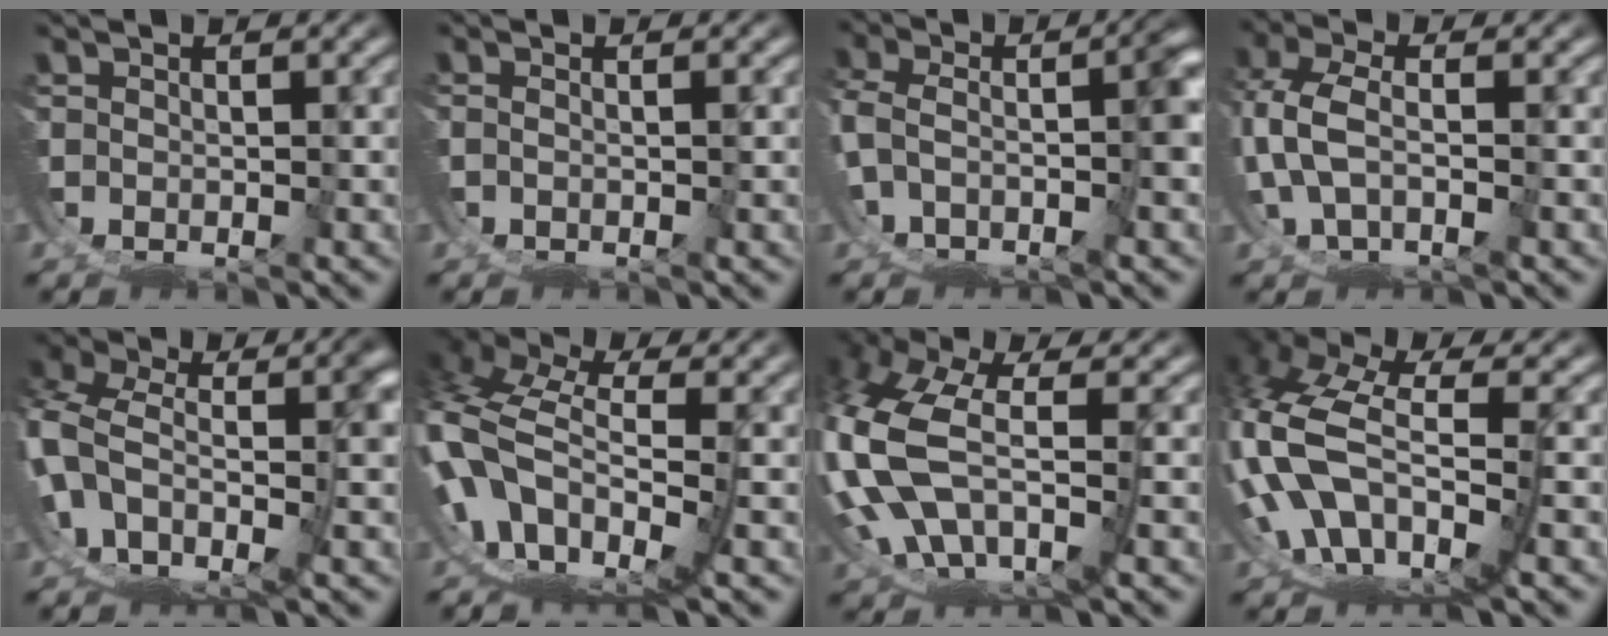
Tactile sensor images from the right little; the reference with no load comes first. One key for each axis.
{"total": 0.9, "fx": -0.3, "fy": 0.2, "fz": 0.8, "tx": -0.011, "ty": -0.001, "tz": -0.004}
{"total": 7.7, "fx": -2.3, "fy": 5.0, "fz": 5.4, "tx": -0.094, "ty": -0.028, "tz": -0.027}
{"total": 5.3, "fx": -0.1, "fy": 3.9, "fz": 3.5, "tx": -0.099, "ty": -0.019, "tz": 0.006}
{"total": 10.4, "fx": -1.8, "fy": 8.1, "fz": 6.3, "tx": -0.142, "ty": -0.044, "tz": -0.020}
{"total": 11.4, "fx": 0.5, "fy": 8.0, "fz": 8.1, "tx": -0.190, "ty": -0.033, "tz": 0.017}
{"total": 9.9, "fx": 0.4, "fy": 7.1, "fz": 6.8, "tx": -0.205, "ty": -0.036, "tz": 0.028}
{"total": 11.1, "fx": 0.5, "fy": 8.0, "fz": 7.7, "tx": -0.202, "ty": -0.035, "tz": 0.021}